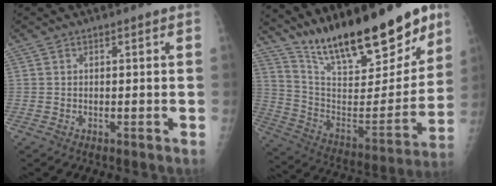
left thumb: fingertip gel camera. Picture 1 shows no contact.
{"total": 26.9, "force": [19.4, 8.2, 16.6], "torque": [-0.224, -0.082, 0.326]}